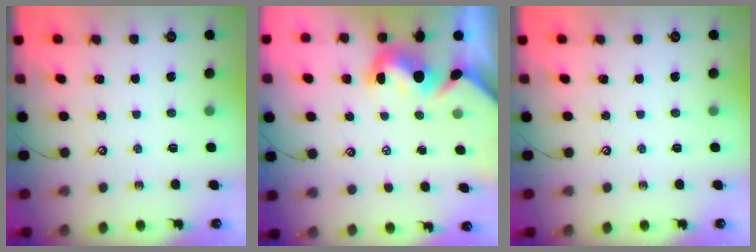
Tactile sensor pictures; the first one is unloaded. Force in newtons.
{"total": 3.3, "press": 3.1, "slide": 1.2}
{"total": 0.0}